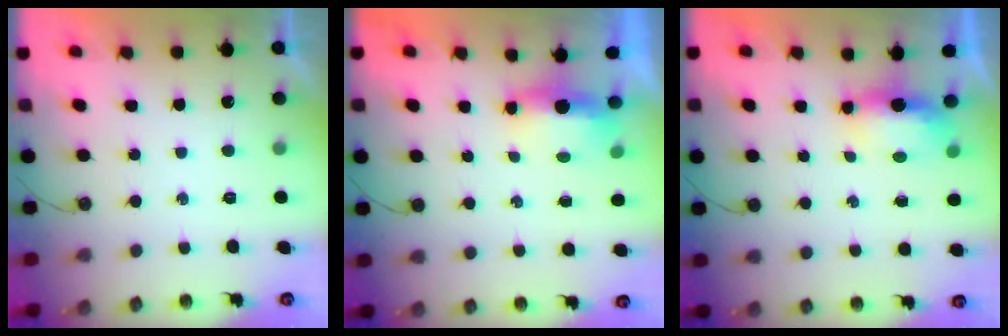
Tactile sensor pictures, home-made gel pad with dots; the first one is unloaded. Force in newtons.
{"total": 8.2, "press": 5.7, "slide": 5.8}
{"total": 5.9, "press": 5.8, "slide": 0.7}